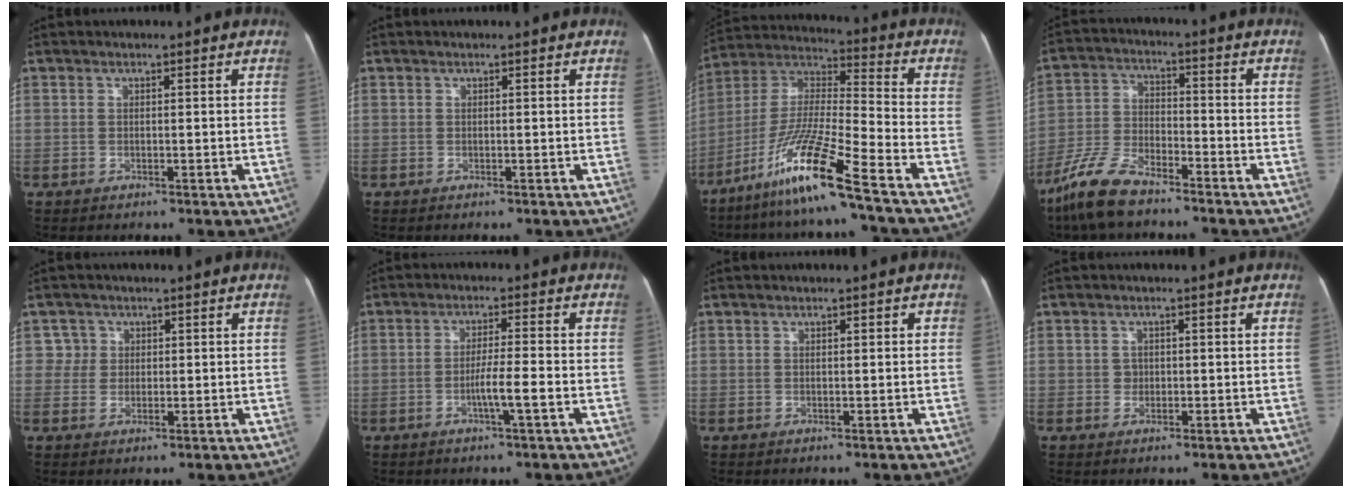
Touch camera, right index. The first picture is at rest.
{"total": 0.0}
{"total": 15.4, "force": [-9.9, -1.2, 11.7], "torque": [-0.246, -0.024, -0.185]}
{"total": 9.5, "force": [-7.5, 2.9, 4.9], "torque": [-0.116, -0.016, -0.151]}
{"total": 2.0, "force": [0.6, 1.8, -0.6], "torque": [0.028, -0.003, 0.000]}
{"total": 4.5, "force": [-1.7, -0.5, 4.2], "torque": [-0.073, -0.005, -0.034]}
{"total": 0.7, "force": [0.3, 0.3, 0.5], "torque": [-0.006, 0.005, 0.002]}
{"total": 1.2, "force": [0.0, 1.2, 0.1], "torque": [0.002, -0.002, -0.001]}